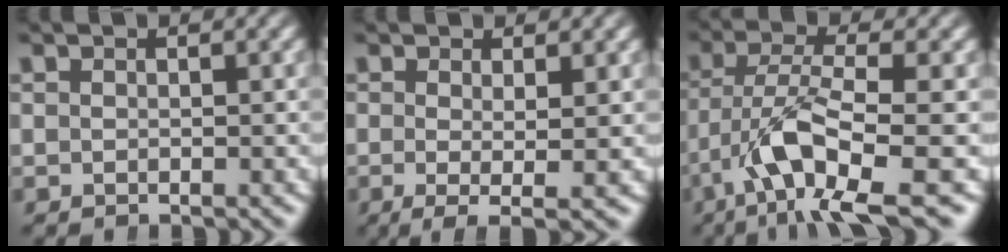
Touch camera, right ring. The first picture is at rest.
{"total": 3.7, "force": [-1.8, 1.1, 3.0], "torque": [-0.065, -0.029, -0.016]}
{"total": 7.4, "force": [-2.8, 2.5, 6.4], "torque": [-0.129, -0.031, -0.029]}